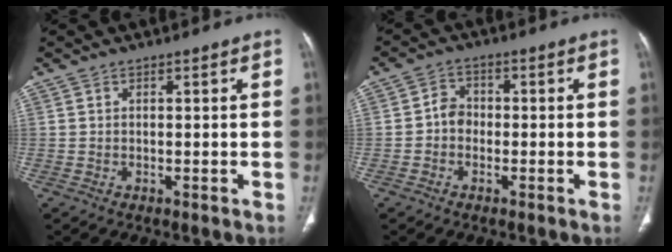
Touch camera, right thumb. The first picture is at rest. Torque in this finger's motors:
{"motor_torque": [0.54, 0.55, 0.39, -0.28, 0.05]}